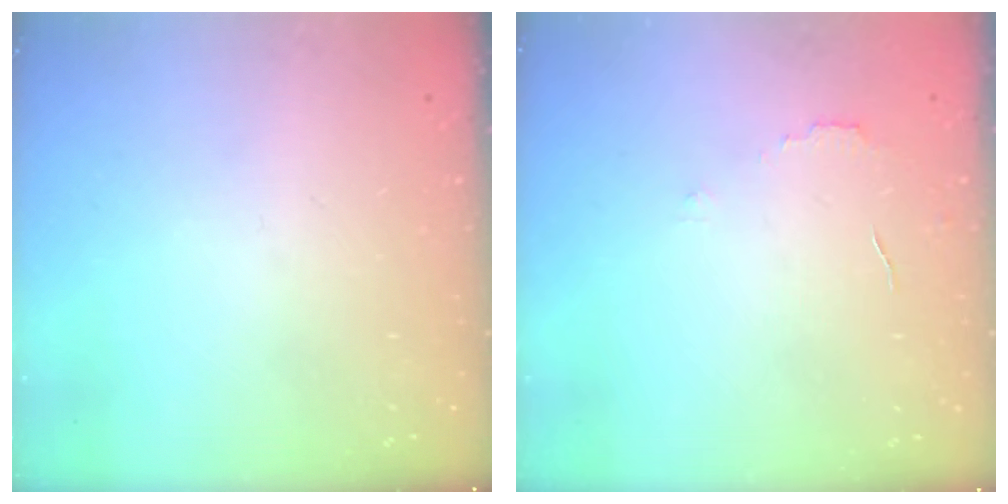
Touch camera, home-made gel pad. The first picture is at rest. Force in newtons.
{"total": 2.9, "press": 2.9, "slide": 0.2}